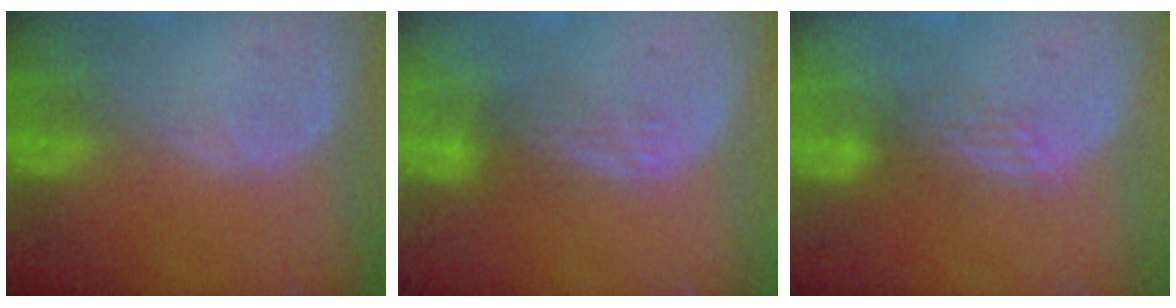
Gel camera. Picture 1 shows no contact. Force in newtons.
{"total": 3.7, "press": 3.0, "slide": 2.2}
{"total": 2.8, "press": 2.4, "slide": 1.4}